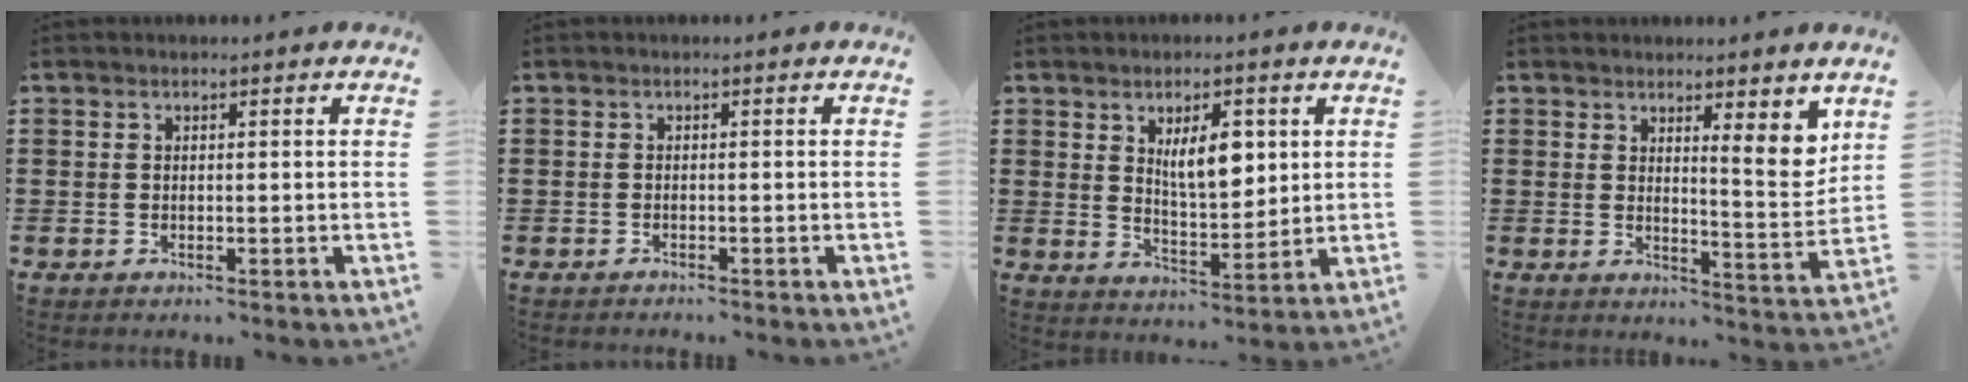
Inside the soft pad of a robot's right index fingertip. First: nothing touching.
{"total": 0.6, "force": [-0.6, 0.0, 0.1], "torque": [-0.003, -0.001, -0.013]}
{"total": 7.0, "force": [2.4, 3.0, 5.8], "torque": [-0.098, -0.001, 0.035]}
{"total": 6.1, "force": [4.1, 1.2, 4.4], "torque": [-0.062, -0.026, 0.063]}